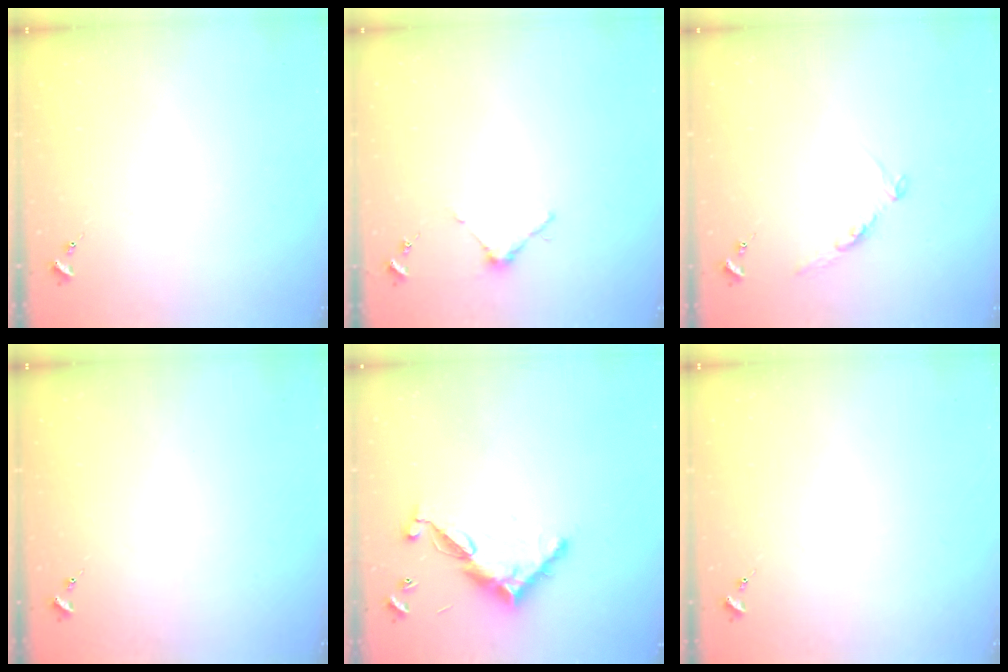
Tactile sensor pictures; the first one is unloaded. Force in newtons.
{"total": 3.7, "press": 3.7, "slide": 0.3}
{"total": 8.3, "press": 8.2, "slide": 0.9}
{"total": 0.0}
{"total": 11.5, "press": 11.5, "slide": 0.4}
{"total": 0.0}